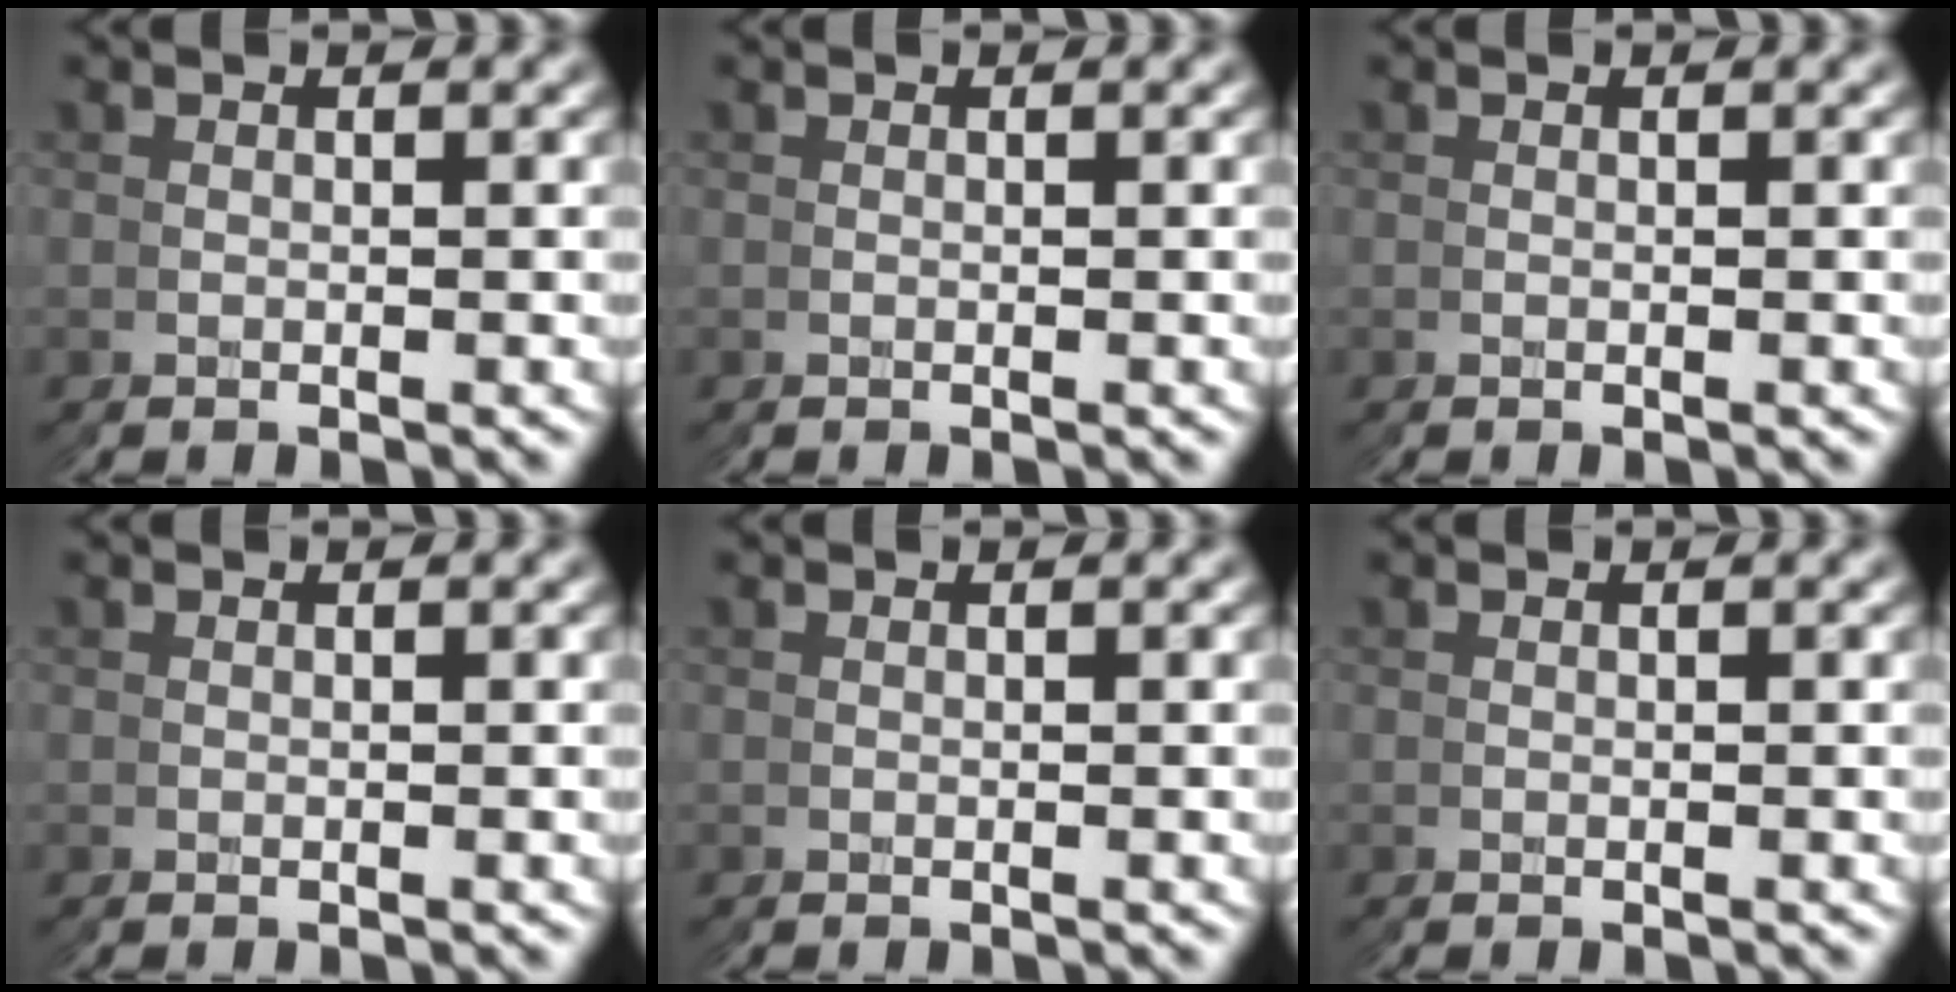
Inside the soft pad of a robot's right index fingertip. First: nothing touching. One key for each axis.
{"total": 0.0}
{"total": 0.0}
{"total": 1.8, "fx": 0.1, "fy": -1.7, "fz": -0.6, "tx": 0.018, "ty": -0.005, "tz": 0.009}
{"total": 0.0}
{"total": 0.0}